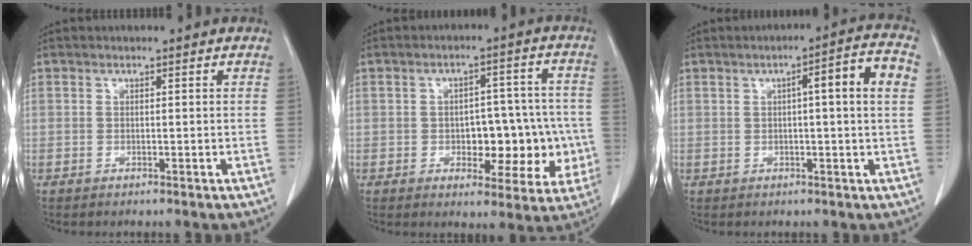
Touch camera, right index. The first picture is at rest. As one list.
[{"total": 12.2, "force": [-2.2, 6.6, 10.0], "torque": [-0.118, 0.036, -0.012]}, {"total": 7.6, "force": [1.4, 0.3, 7.5], "torque": [-0.111, 0.018, 0.016]}]